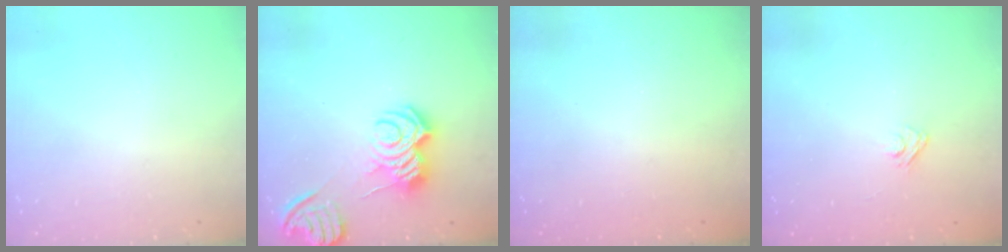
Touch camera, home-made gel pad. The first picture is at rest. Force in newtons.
{"total": 9.0, "press": 9.0, "slide": 0.7}
{"total": 2.3, "press": 2.2, "slide": 0.8}
{"total": 3.1, "press": 2.8, "slide": 1.3}